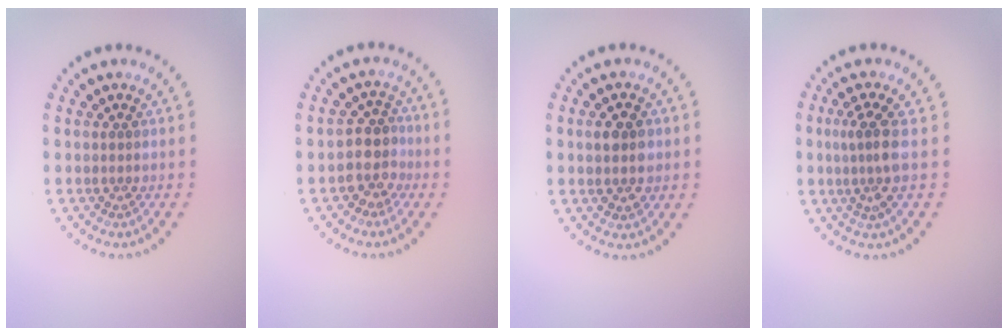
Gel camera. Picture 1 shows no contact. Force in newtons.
{"total": 2.9, "press": 2.4, "slide": 1.6}
{"total": 2.7, "press": 2.7, "slide": 0.2}
{"total": 2.8, "press": 2.1, "slide": 1.9}